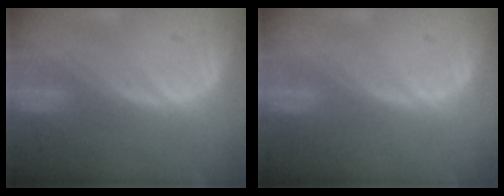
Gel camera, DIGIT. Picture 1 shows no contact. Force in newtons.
{"total": 0.0}